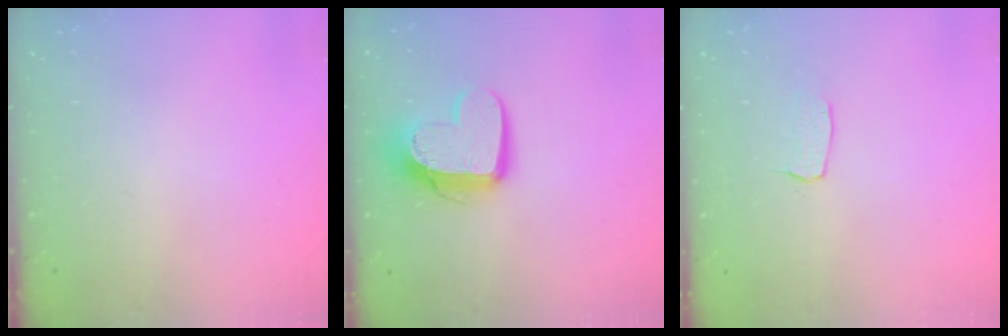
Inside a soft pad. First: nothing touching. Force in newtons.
{"total": 12.9, "press": 12.8, "slide": 1.1}
{"total": 2.9, "press": 2.9, "slide": 0.2}